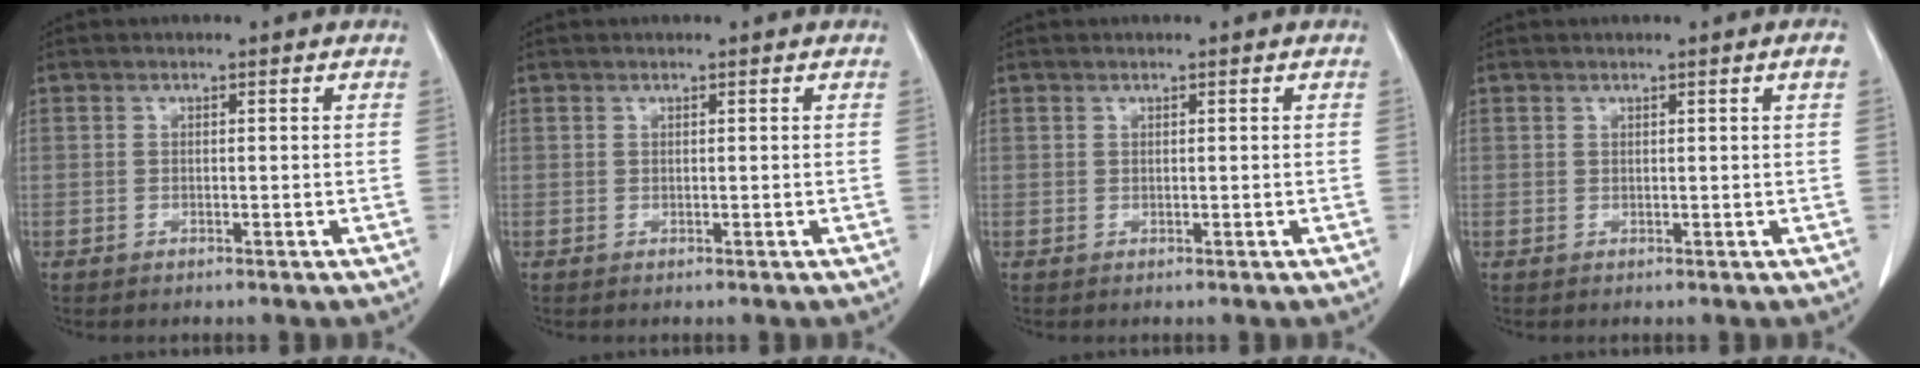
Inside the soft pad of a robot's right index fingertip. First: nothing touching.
{"total": 0.0}
{"total": 0.0}
{"total": 0.7, "force": [0.2, -0.3, 0.6], "torque": [-0.013, -0.001, 0.007]}